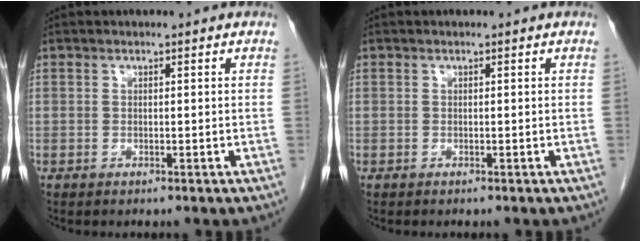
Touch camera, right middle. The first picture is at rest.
{"total": 0.0}